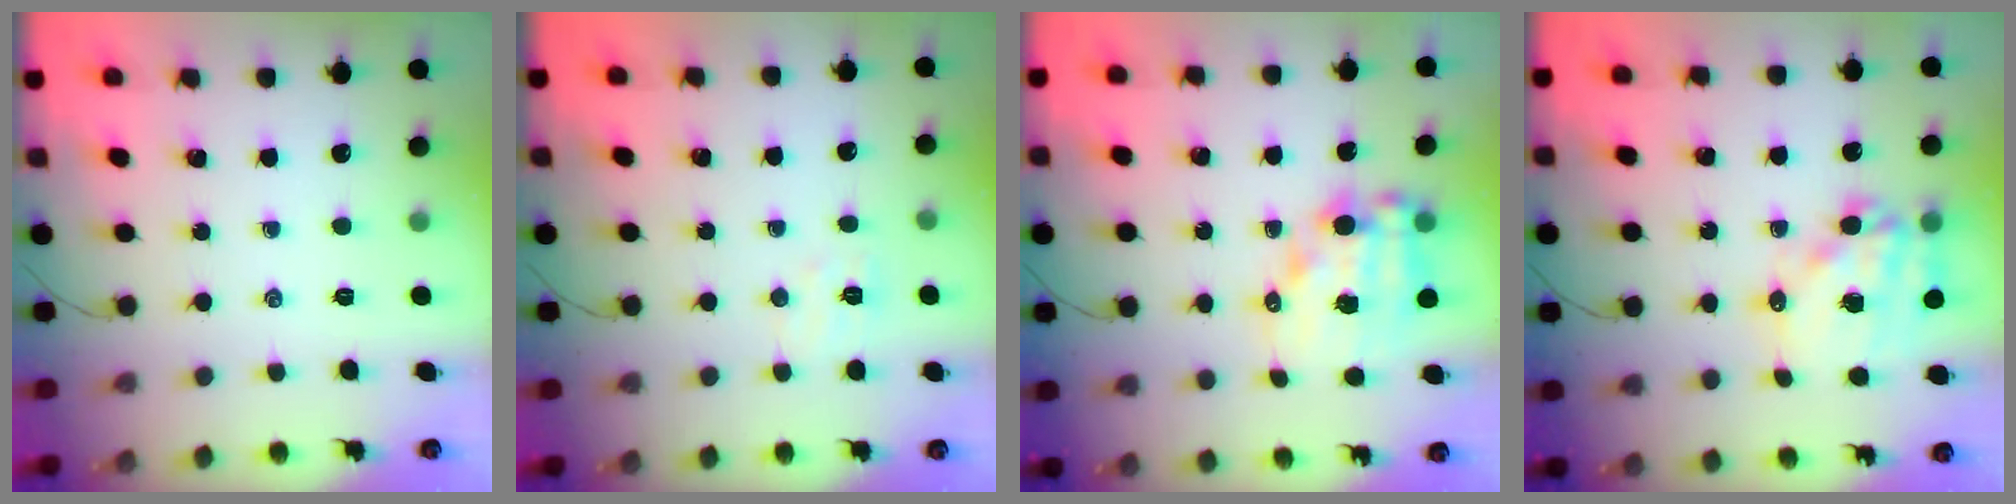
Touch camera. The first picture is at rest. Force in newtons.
{"total": 4.5, "press": 4.4, "slide": 1.1}
{"total": 12.3, "press": 12.0, "slide": 3.0}
{"total": 15.9, "press": 15.4, "slide": 3.8}